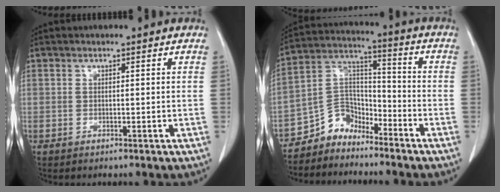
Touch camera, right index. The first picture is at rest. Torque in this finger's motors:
{"motor_torque": [-0.13, -0.04, -0.49, -0.21]}